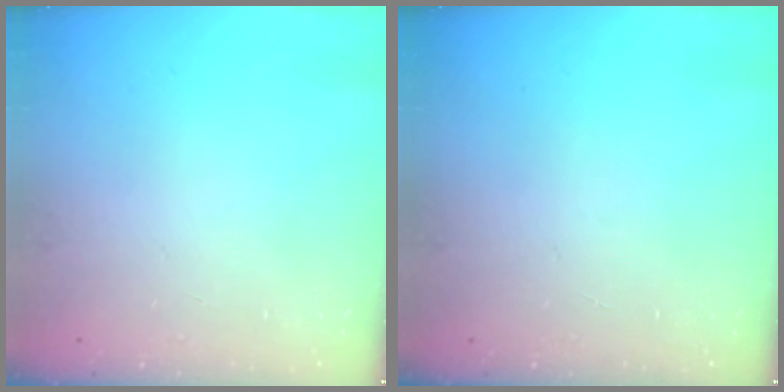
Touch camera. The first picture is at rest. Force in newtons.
{"total": 0.0}